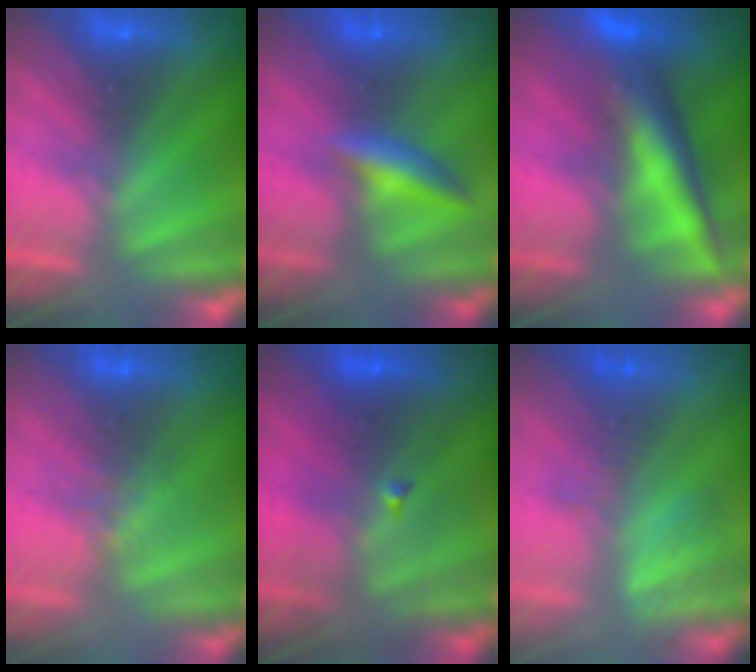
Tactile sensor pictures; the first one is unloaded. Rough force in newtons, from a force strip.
{"total": 2.4}
{"total": 6.4}
{"total": 1.1}
{"total": 4.4}
{"total": 2.8}